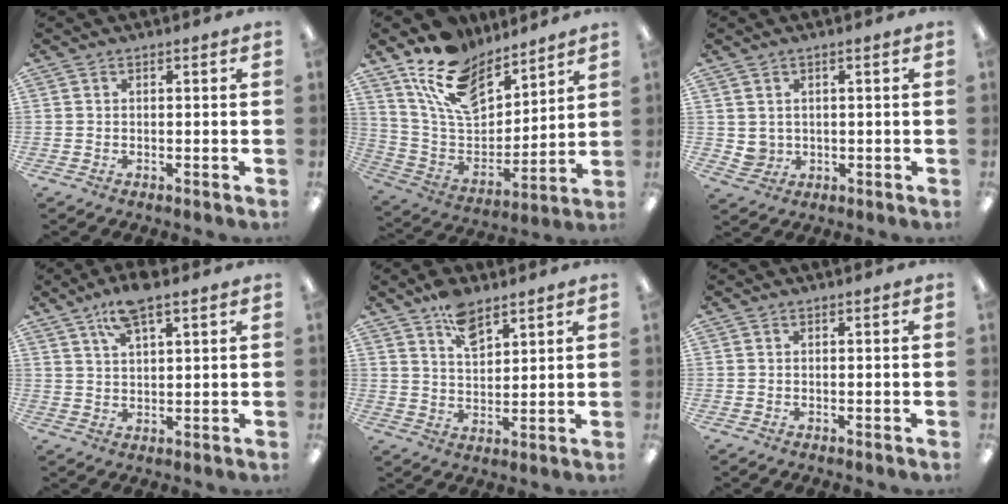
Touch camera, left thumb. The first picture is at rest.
{"total": 16.6, "force": [11.9, 8.5, 7.7], "torque": [-0.162, -0.062, 0.223]}
{"total": 2.7, "force": [0.9, 2.5, 0.7], "torque": [-0.017, 0.001, 0.018]}
{"total": 7.6, "force": [5.2, 2.2, 5.0], "torque": [-0.091, -0.014, 0.090]}
{"total": 8.2, "force": [5.6, 3.9, 4.5], "torque": [-0.071, -0.027, 0.098]}
{"total": 0.0}